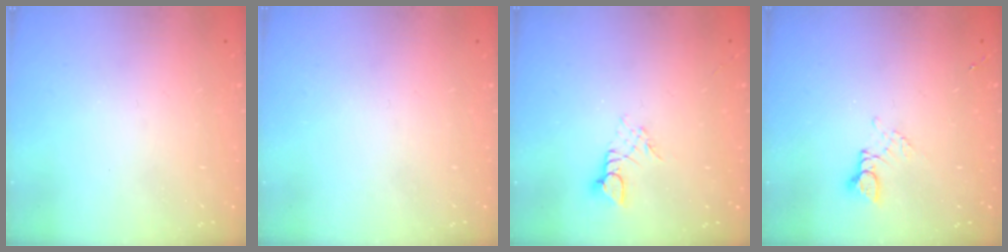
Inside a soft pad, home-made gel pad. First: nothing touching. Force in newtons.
{"total": 0.0}
{"total": 2.6, "press": 2.6, "slide": 0.3}
{"total": 3.8, "press": 3.7, "slide": 0.4}